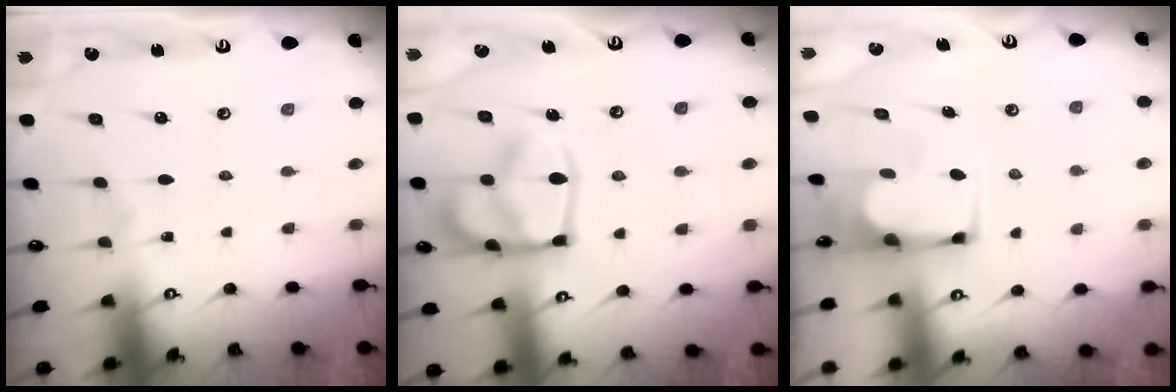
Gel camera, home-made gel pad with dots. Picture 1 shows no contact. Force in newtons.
{"total": 16.8, "press": 16.7, "slide": 1.8}
{"total": 2.4, "press": 2.4, "slide": 0.2}